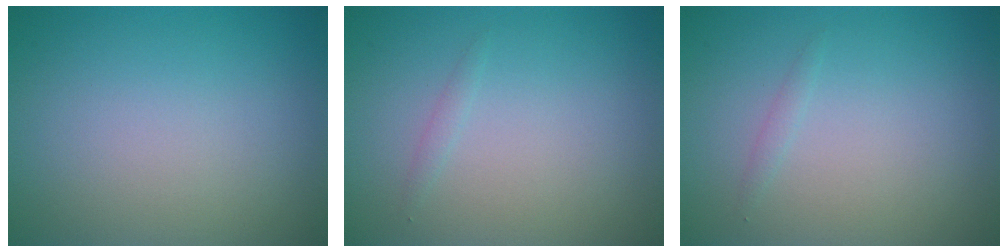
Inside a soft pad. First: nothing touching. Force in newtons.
{"total": 0.5, "press": 0.5, "slide": 0.1}
{"total": 0.5, "press": 0.5, "slide": 0.1}